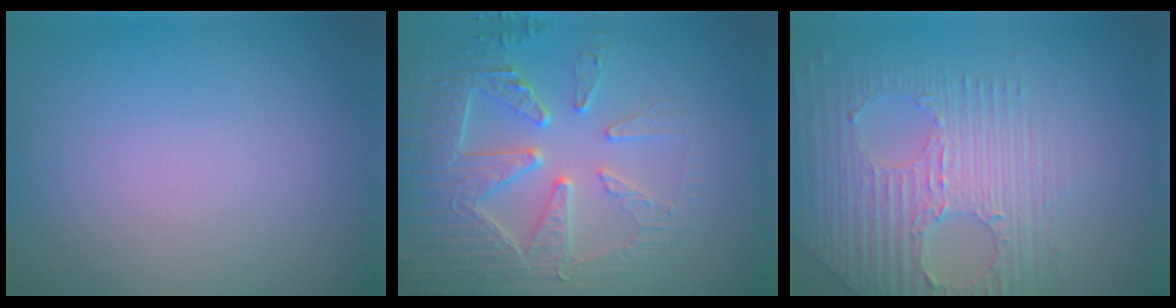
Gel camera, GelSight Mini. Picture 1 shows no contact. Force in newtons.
{"total": 7.2, "press": 5.9, "slide": 4.2}
{"total": 8.0, "press": 5.3, "slide": 6.0}